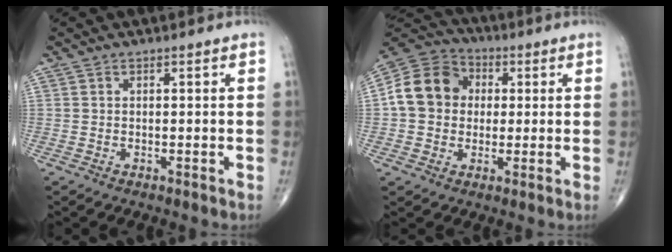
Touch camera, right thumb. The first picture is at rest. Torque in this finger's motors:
{"motor_torque": [1.10, 2.43, 0.82, -0.54, 0.12]}